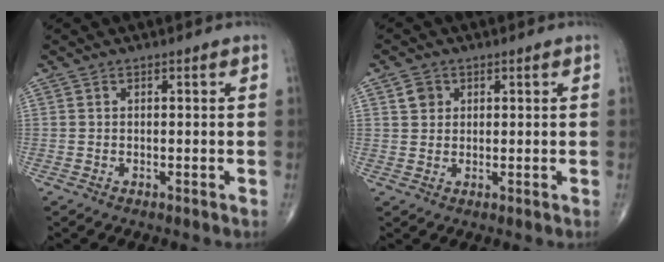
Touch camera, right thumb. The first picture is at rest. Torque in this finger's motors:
{"motor_torque": [-0.50, 0.26, -0.17, -0.01, 0.01]}